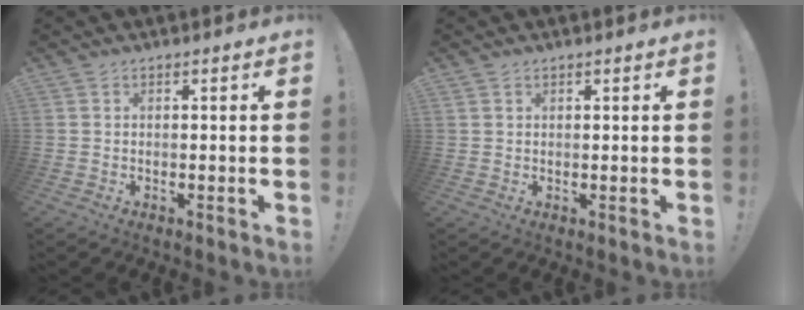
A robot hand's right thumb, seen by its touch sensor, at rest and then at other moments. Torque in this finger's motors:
{"motor_torque": [-0.03, 0.06, 0.00, -0.05, -0.04]}